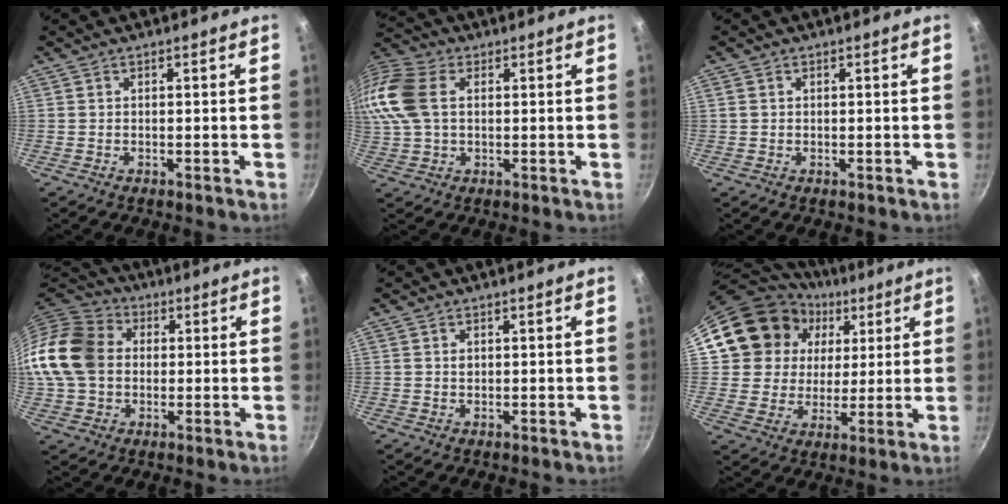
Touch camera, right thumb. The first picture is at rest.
{"total": 16.4, "force": [3.1, 11.4, 11.4], "torque": [-0.265, 0.030, 0.050]}
{"total": 1.1, "force": [0.3, 0.9, 0.5], "torque": [-0.011, 0.003, 0.006]}
{"total": 16.5, "force": [1.1, 13.1, 9.9], "torque": [-0.182, 0.026, 0.008]}
{"total": 0.9, "force": [0.3, 0.7, 0.5], "torque": [-0.006, 0.001, 0.004]}
{"total": 17.0, "force": [7.5, 14.0, 6.0], "torque": [-0.096, -0.004, 0.132]}